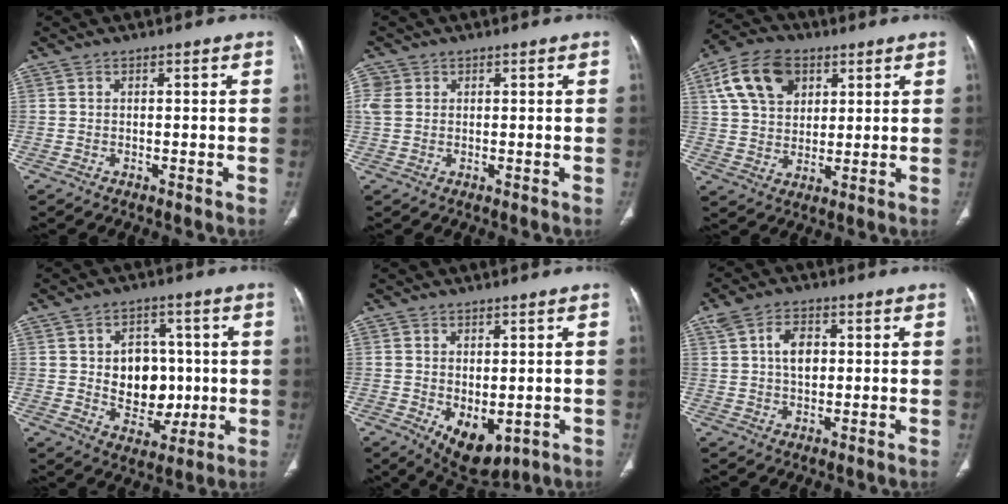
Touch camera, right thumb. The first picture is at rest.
{"total": 2.9, "force": [0.7, 2.4, 1.4], "torque": [-0.032, 0.008, 0.019]}
{"total": 12.5, "force": [5.2, 8.6, 7.4], "torque": [-0.117, -0.003, 0.093]}
{"total": 11.6, "force": [0.3, 8.9, 7.5], "torque": [-0.058, 0.004, 0.019]}
{"total": 8.1, "force": [-2.0, 4.8, 6.2], "torque": [-0.078, -0.008, -0.008]}
{"total": 5.8, "force": [1.0, 3.8, 4.2], "torque": [-0.067, 0.005, 0.017]}